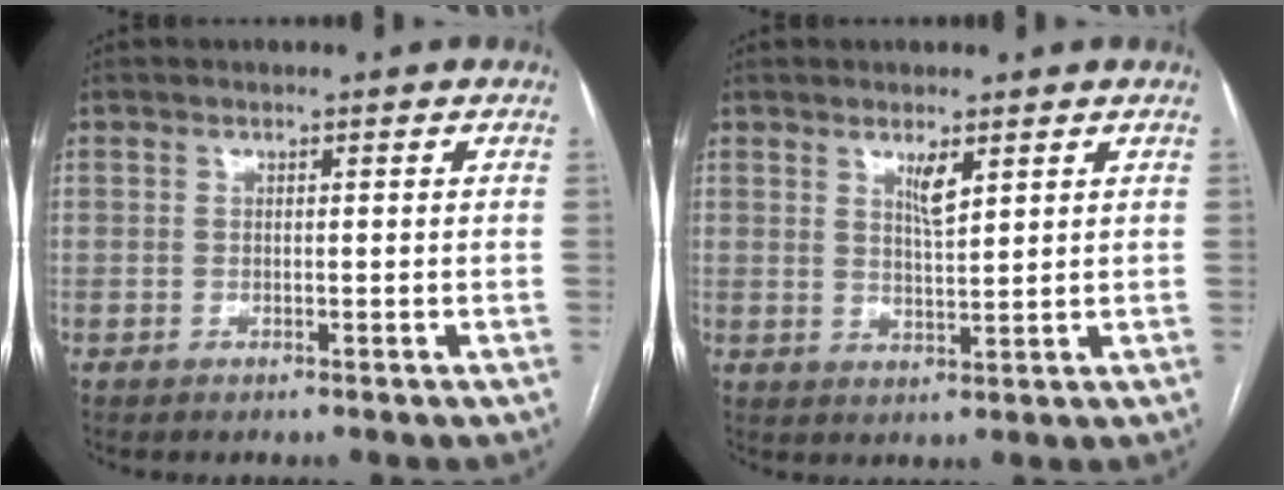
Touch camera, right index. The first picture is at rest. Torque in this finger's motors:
{"motor_torque": [0.12, 0.12, 0.06, 0.05]}